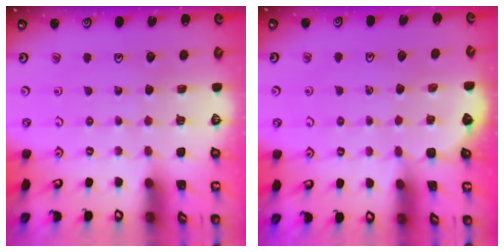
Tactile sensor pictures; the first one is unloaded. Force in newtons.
{"total": 2.1, "press": 2.1, "slide": 0.2}